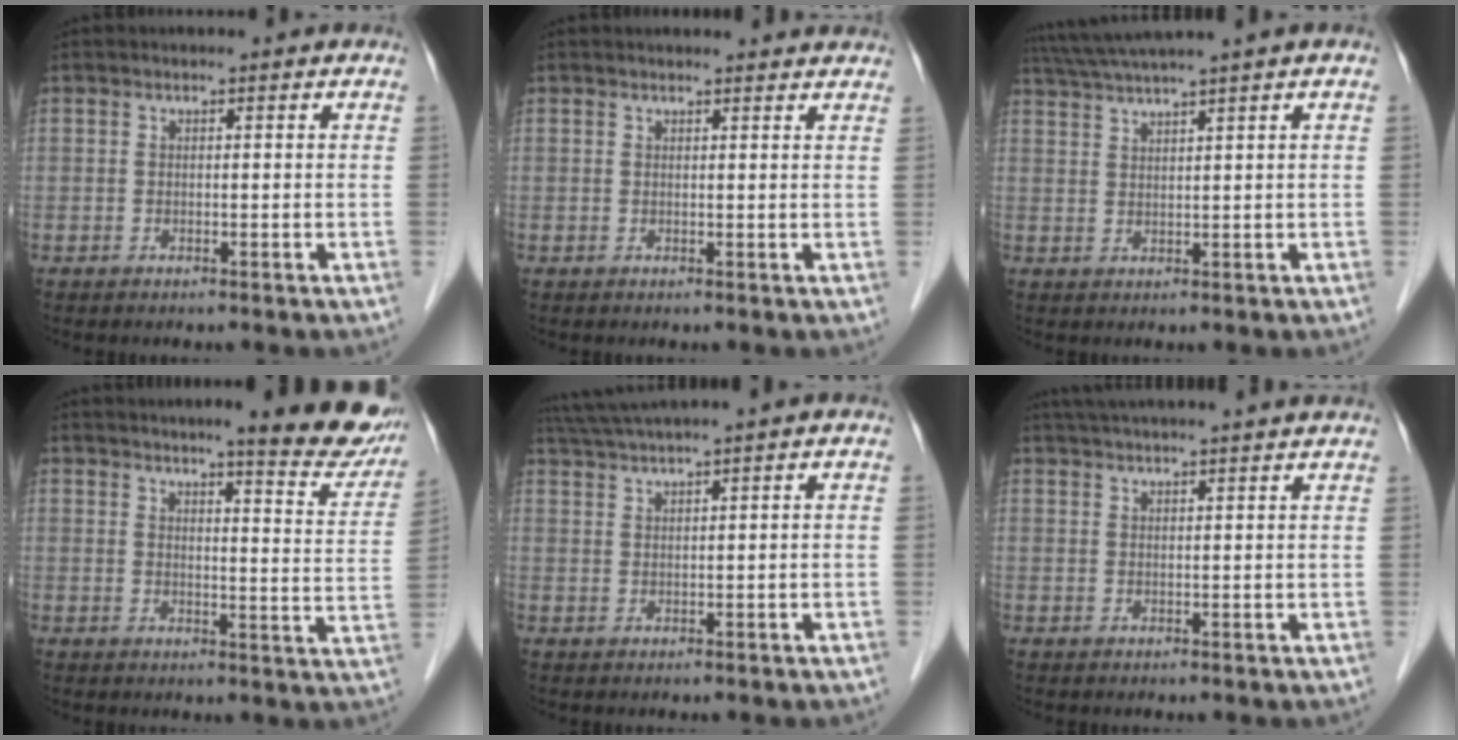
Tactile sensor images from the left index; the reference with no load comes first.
{"total": 6.2, "force": [5.9, 0.9, 1.4], "torque": [-0.011, 0.017, 0.055]}
{"total": 6.6, "force": [5.3, -1.8, 3.5], "torque": [-0.063, 0.023, 0.097]}
{"total": 13.0, "force": [10.9, 1.1, 6.9], "torque": [-0.069, -0.027, 0.120]}
{"total": 5.3, "force": [4.4, -1.5, 2.7], "torque": [-0.055, 0.021, 0.087]}
{"total": 12.5, "force": [11.2, -0.5, 5.7], "torque": [-0.099, 0.035, 0.150]}